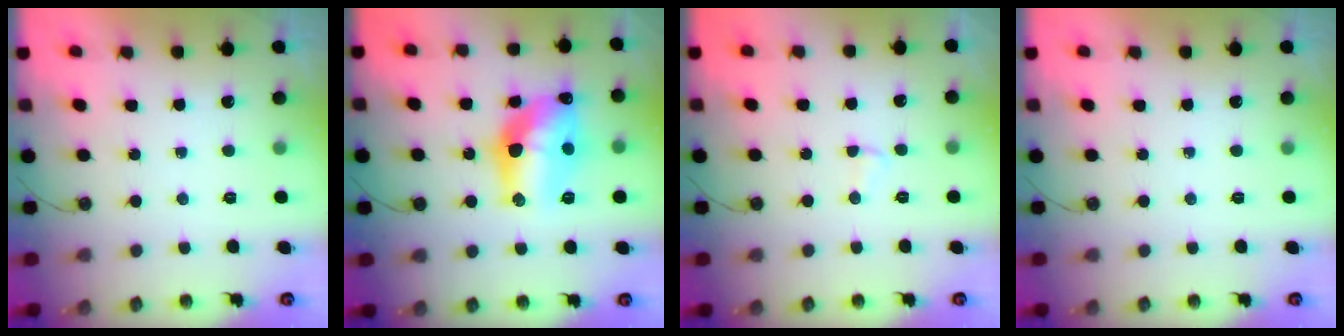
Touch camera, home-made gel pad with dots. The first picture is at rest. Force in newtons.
{"total": 15.1, "press": 15.0, "slide": 1.6}
{"total": 2.5, "press": 2.5, "slide": 0.5}
{"total": 0.0}